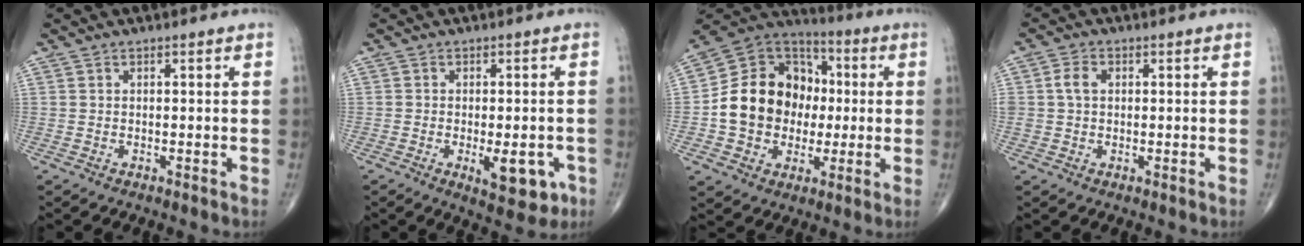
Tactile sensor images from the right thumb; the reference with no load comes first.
{"total": 7.8, "force": [-2.6, 3.5, 6.5], "torque": [-0.071, 0.000, -0.026]}
{"total": 17.8, "force": [-0.9, 14.8, 9.9], "torque": [-0.129, 0.035, -0.015]}
{"total": 3.6, "force": [0.6, 2.7, 2.4], "torque": [-0.050, 0.007, 0.012]}